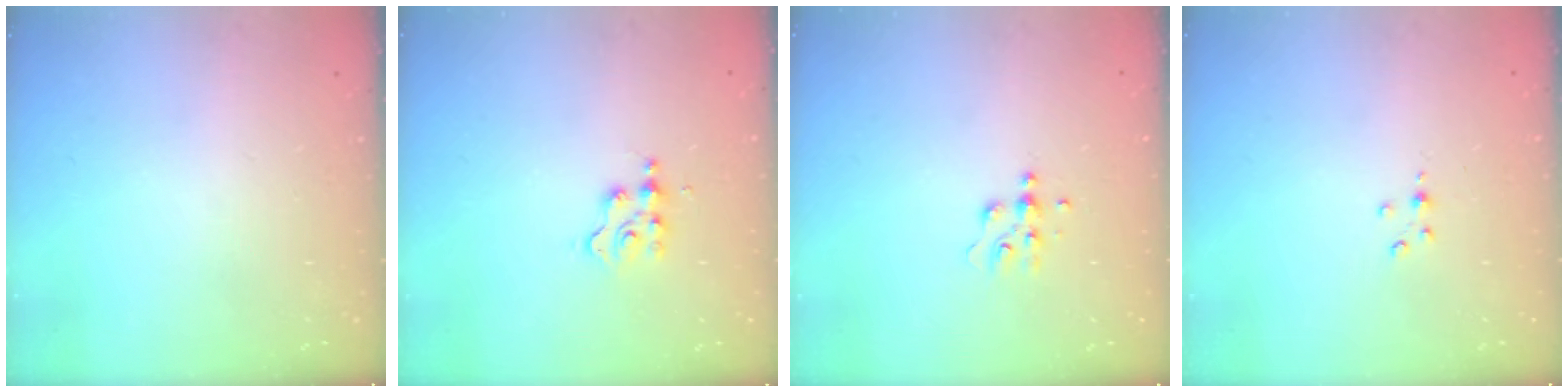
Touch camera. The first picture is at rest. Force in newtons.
{"total": 2.9, "press": 2.9, "slide": 0.2}
{"total": 5.5, "press": 5.5, "slide": 0.7}
{"total": 3.2, "press": 3.1, "slide": 0.5}